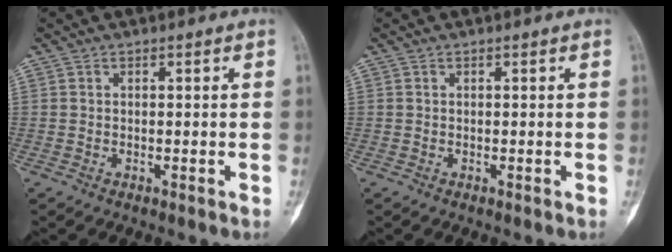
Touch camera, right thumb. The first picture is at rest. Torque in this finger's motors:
{"motor_torque": [0.22, 0.11, 0.06, -0.02, 0.03]}